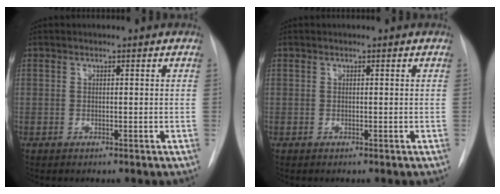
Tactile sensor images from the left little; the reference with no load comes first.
{"total": 0.0}